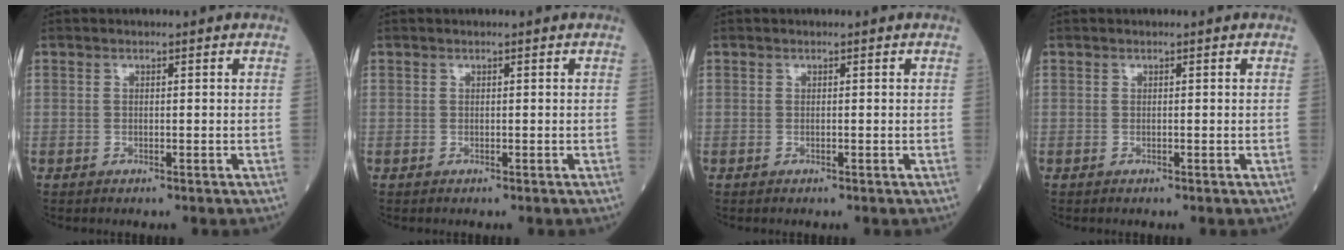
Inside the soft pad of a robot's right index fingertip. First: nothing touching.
{"total": 0.0}
{"total": 0.0}
{"total": 0.0}